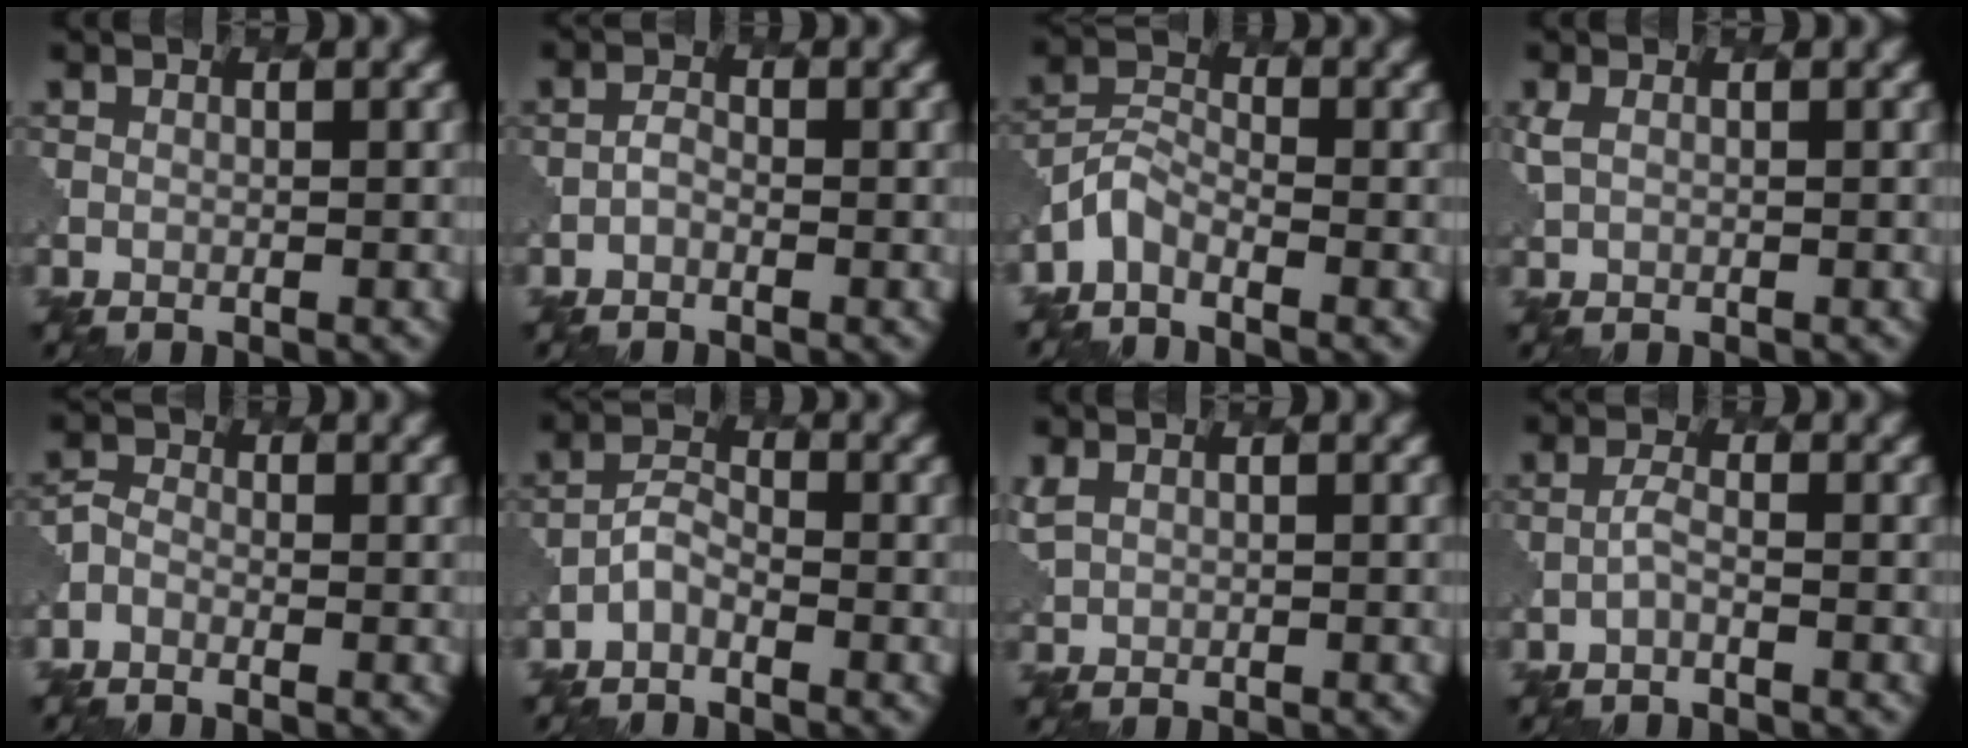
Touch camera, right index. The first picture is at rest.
{"total": 0.6, "force": [-0.4, 0.4, 0.3], "torque": [-0.008, 0.001, -0.010]}
{"total": 2.3, "force": [-1.9, 1.1, 0.8], "torque": [-0.019, 0.001, -0.051]}
{"total": 1.5, "force": [0.4, 0.9, 1.2], "torque": [-0.032, -0.001, 0.008]}
{"total": 1.5, "force": [-0.9, 1.1, 0.5], "torque": [-0.006, -0.001, -0.023]}
{"total": 1.6, "force": [-1.1, 0.8, 0.8], "torque": [-0.019, 0.007, -0.026]}
{"total": 1.9, "force": [0.7, 1.3, 1.1], "torque": [-0.035, -0.005, 0.016]}
{"total": 0.8, "force": [-0.4, 0.1, 0.7], "torque": [-0.016, 0.003, -0.013]}